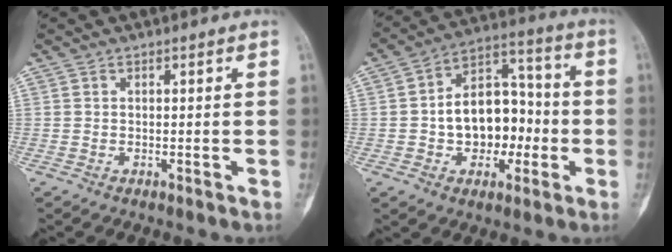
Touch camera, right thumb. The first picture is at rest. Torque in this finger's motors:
{"motor_torque": [0.21, 0.23, 0.63, -0.48, 0.07]}